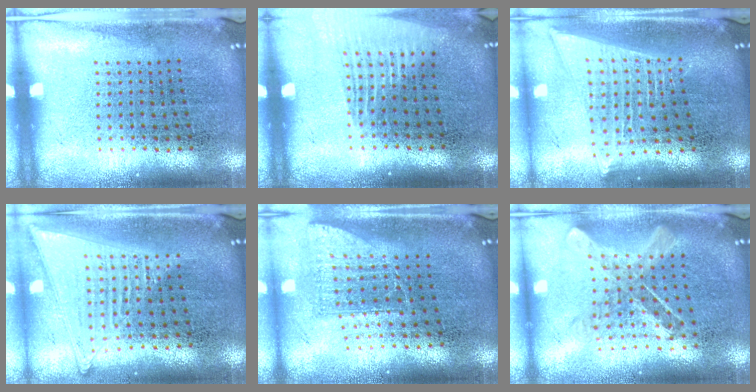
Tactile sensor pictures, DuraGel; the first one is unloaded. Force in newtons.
{"total": 1.4, "press": 1.3, "slide": 0.6}
{"total": 2.0, "press": 1.8, "slide": 1.0}
{"total": 1.4, "press": 1.3, "slide": 0.3}
{"total": 1.7, "press": 1.3, "slide": 1.0}
{"total": 0.8, "press": 0.8, "slide": 0.2}